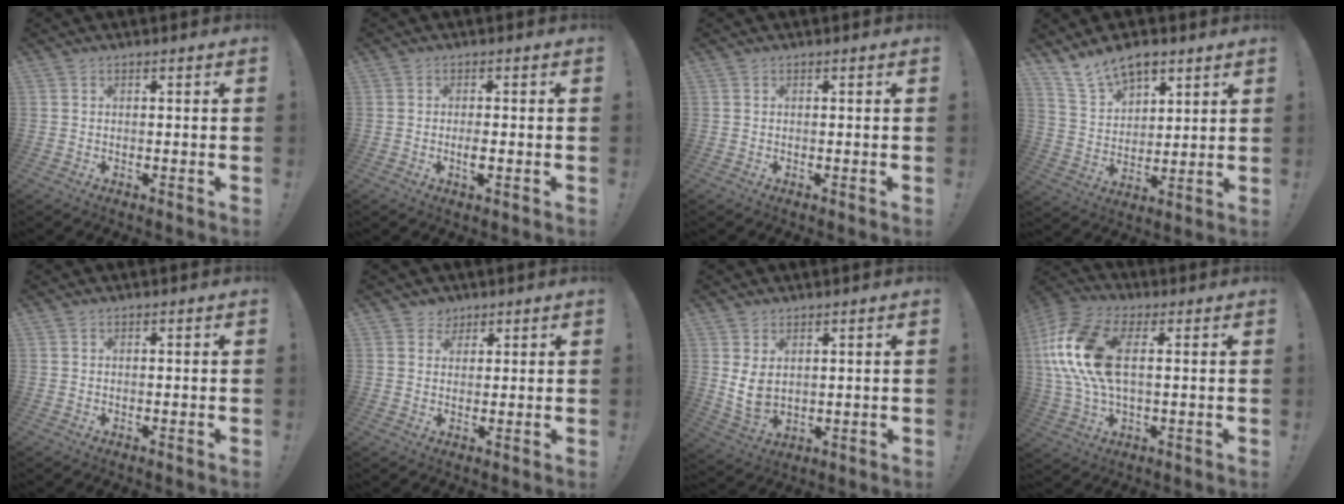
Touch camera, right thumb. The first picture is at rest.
{"total": 2.6, "force": [-0.9, 0.5, 2.3], "torque": [-0.040, -0.007, -0.020]}
{"total": 0.0}
{"total": 11.5, "force": [8.4, 6.4, 4.7], "torque": [-0.082, -0.048, 0.162]}
{"total": 0.0}
{"total": 3.5, "force": [2.1, 2.8, 0.3], "torque": [-0.002, -0.010, 0.039]}
{"total": 6.5, "force": [2.2, 4.0, 4.7], "torque": [-0.078, -0.019, 0.043]}
{"total": 18.6, "force": [3.0, 10.1, 15.4], "torque": [-0.303, -0.003, 0.054]}